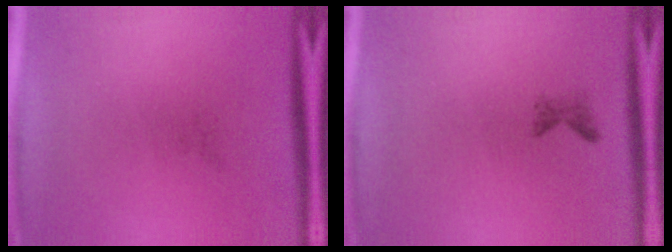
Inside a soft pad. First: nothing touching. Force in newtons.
{"total": 0.9}